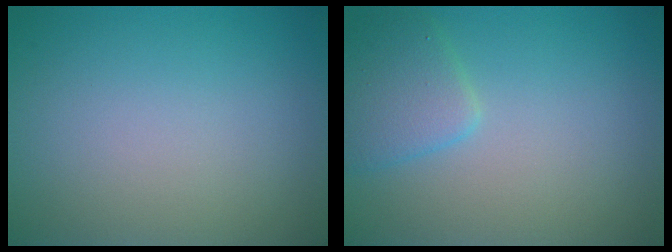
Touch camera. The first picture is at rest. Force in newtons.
{"total": 2.8, "press": 2.8, "slide": 0.1}